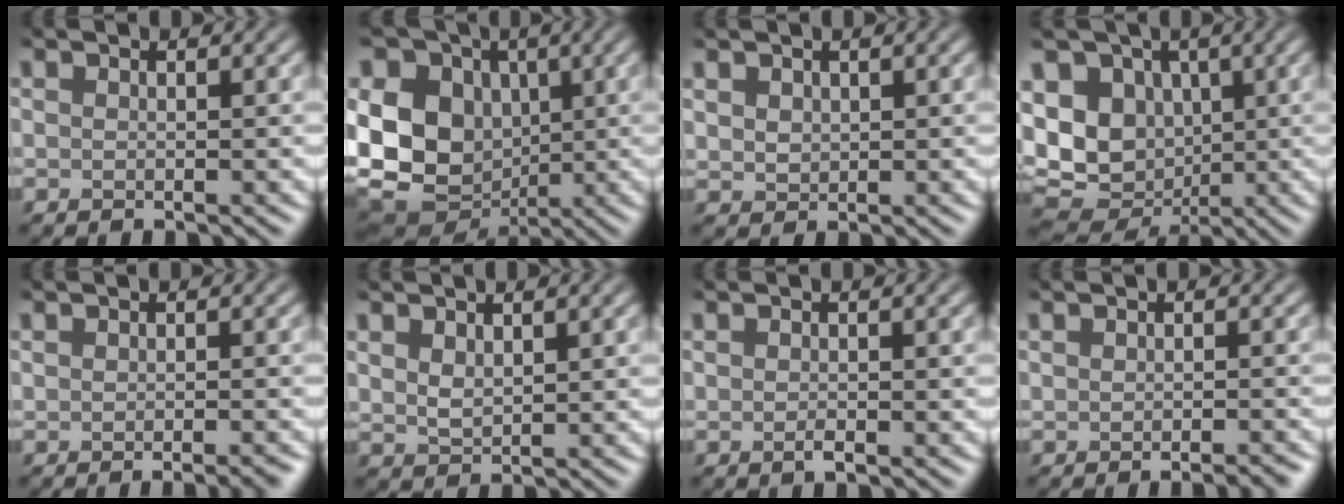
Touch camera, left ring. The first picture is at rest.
{"total": 12.7, "force": [-0.7, 10.0, 7.9], "torque": [-0.136, -0.003, -0.019]}
{"total": 1.8, "force": [0.6, 1.3, 1.0], "torque": [-0.031, -0.001, 0.020]}
{"total": 11.2, "force": [-0.5, 8.6, 7.1], "torque": [-0.115, -0.003, -0.006]}
{"total": 2.1, "force": [-0.5, 0.9, 1.8], "torque": [-0.010, 0.000, -0.003]}
{"total": 1.9, "force": [0.8, 1.1, 1.4], "torque": [-0.035, -0.003, 0.022]}
{"total": 0.9, "force": [-0.2, 0.3, 0.8], "torque": [-0.018, -0.006, -0.002]}
{"total": 1.8, "force": [-0.5, 0.8, 1.5], "torque": [-0.011, 0.002, -0.003]}